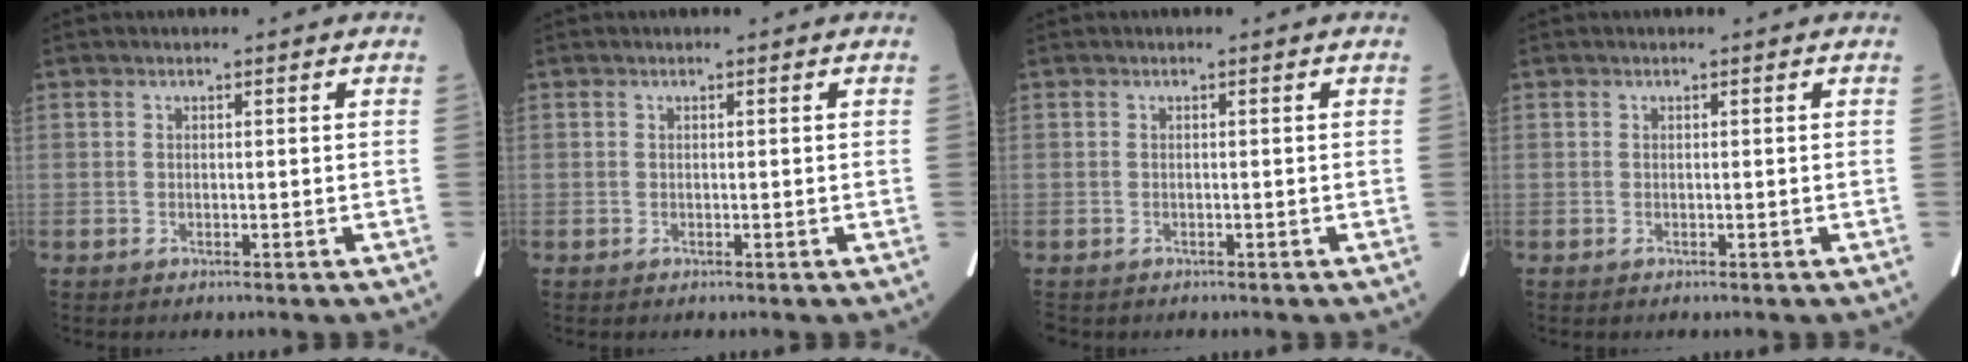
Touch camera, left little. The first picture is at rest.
{"total": 0.0}
{"total": 0.8, "force": [-0.6, 0.4, 0.2], "torque": [-0.009, 0.001, -0.008]}
{"total": 0.0}